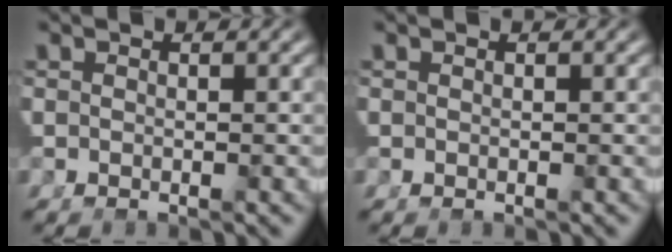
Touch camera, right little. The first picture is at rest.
{"total": 0.0}